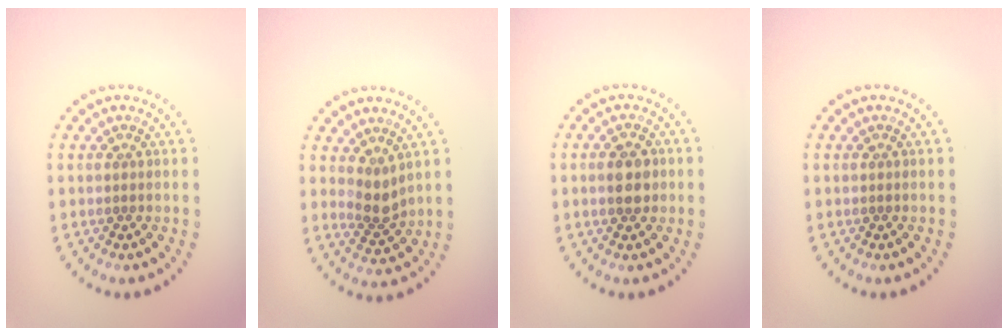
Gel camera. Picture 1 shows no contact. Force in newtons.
{"total": 2.3, "press": 1.9, "slide": 1.3}
{"total": 3.2, "press": 3.2, "slide": 0.1}
{"total": 0.0}